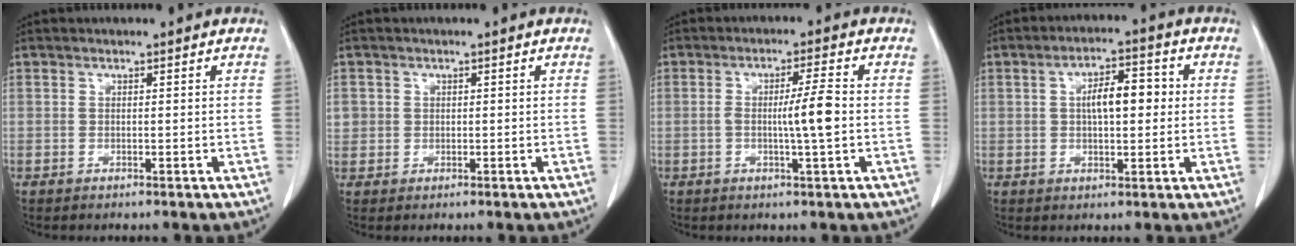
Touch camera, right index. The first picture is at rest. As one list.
[{"total": 2.3, "force": [0.4, 2.2, 0.4], "torque": [0.000, 0.005, 0.009]}, {"total": 5.3, "force": [-0.5, -0.3, 5.2], "torque": [-0.088, -0.001, -0.011]}, {"total": 6.7, "force": [0.7, 2.4, 6.1], "torque": [-0.107, 0.018, 0.011]}]